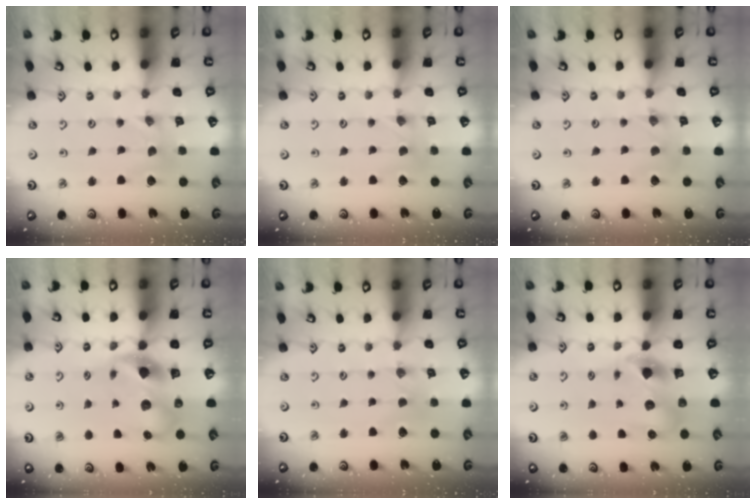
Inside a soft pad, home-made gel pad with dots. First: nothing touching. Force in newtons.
{"total": 1.6, "press": 1.5, "slide": 0.3}
{"total": 1.3, "press": 1.3, "slide": 0.4}
{"total": 9.9, "press": 9.8, "slide": 1.5}
{"total": 0.0}
{"total": 7.5, "press": 7.5, "slide": 0.7}